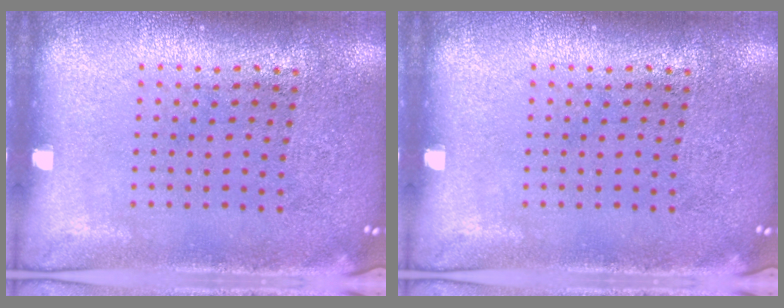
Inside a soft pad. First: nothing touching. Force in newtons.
{"total": 0.0}